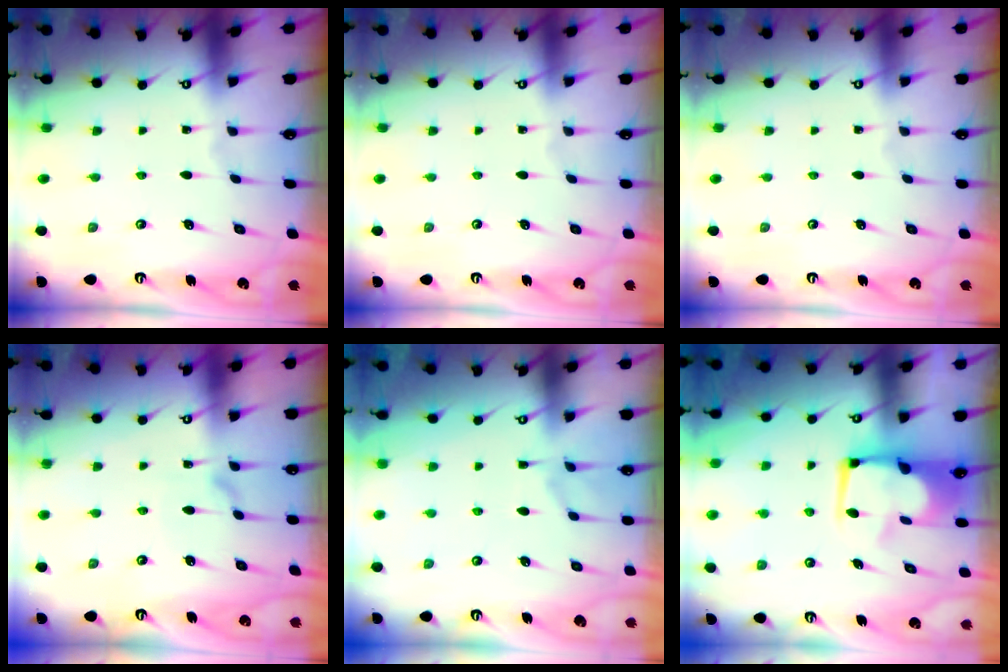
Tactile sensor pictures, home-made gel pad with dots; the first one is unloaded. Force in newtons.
{"total": 0.0}
{"total": 0.0}
{"total": 3.7, "press": 3.6, "slide": 0.4}
{"total": 2.2, "press": 1.8, "slide": 1.3}
{"total": 5.9, "press": 5.8, "slide": 0.6}